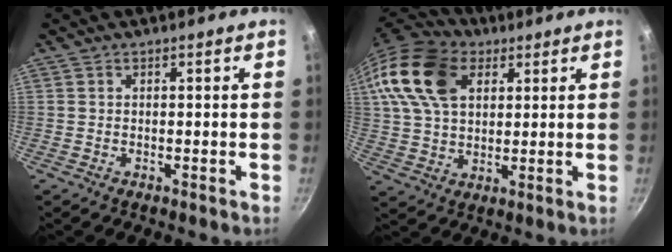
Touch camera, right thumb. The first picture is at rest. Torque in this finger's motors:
{"motor_torque": [2.26, 2.74, 0.72, -0.51, 0.23]}